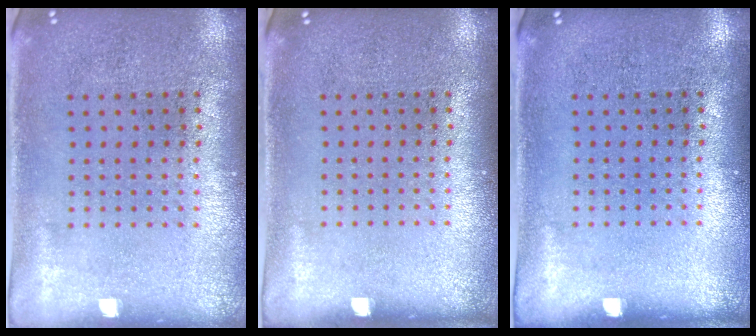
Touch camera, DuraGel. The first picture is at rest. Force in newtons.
{"total": 0.0}
{"total": 0.0}